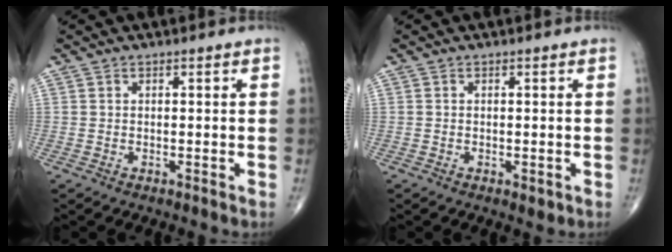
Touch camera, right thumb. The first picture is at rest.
{"total": 1.3, "force": [-0.5, 0.7, 1.1], "torque": [-0.012, -0.003, -0.004]}